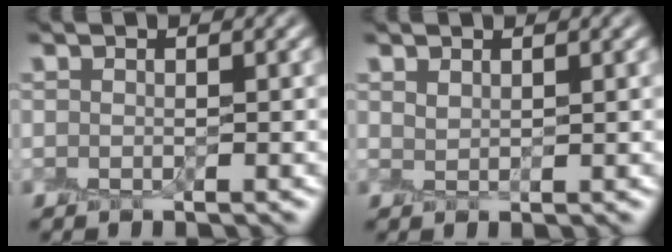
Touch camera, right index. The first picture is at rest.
{"total": 0.7, "force": [0.7, 0.2, 0.1], "torque": [-0.005, 0.000, 0.014]}